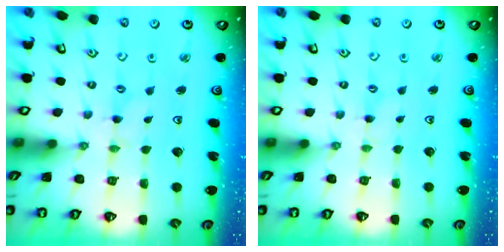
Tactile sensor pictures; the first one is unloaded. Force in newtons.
{"total": 0.8, "press": 0.7, "slide": 0.2}